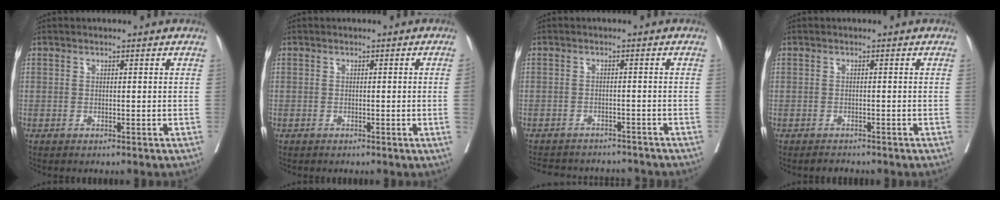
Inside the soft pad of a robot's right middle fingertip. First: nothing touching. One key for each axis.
{"total": 1.4, "fx": -0.3, "fy": -0.5, "fz": 1.2, "tx": -0.012, "ty": -0.001, "tz": -0.006}
{"total": 11.0, "fx": -10.2, "fy": 3.3, "fz": 2.5, "tx": -0.049, "ty": 0.011, "tz": -0.126}
{"total": 1.3, "fx": -1.2, "fy": 0.4, "fz": 0.1, "tx": -0.005, "ty": -0.003, "tz": -0.016}